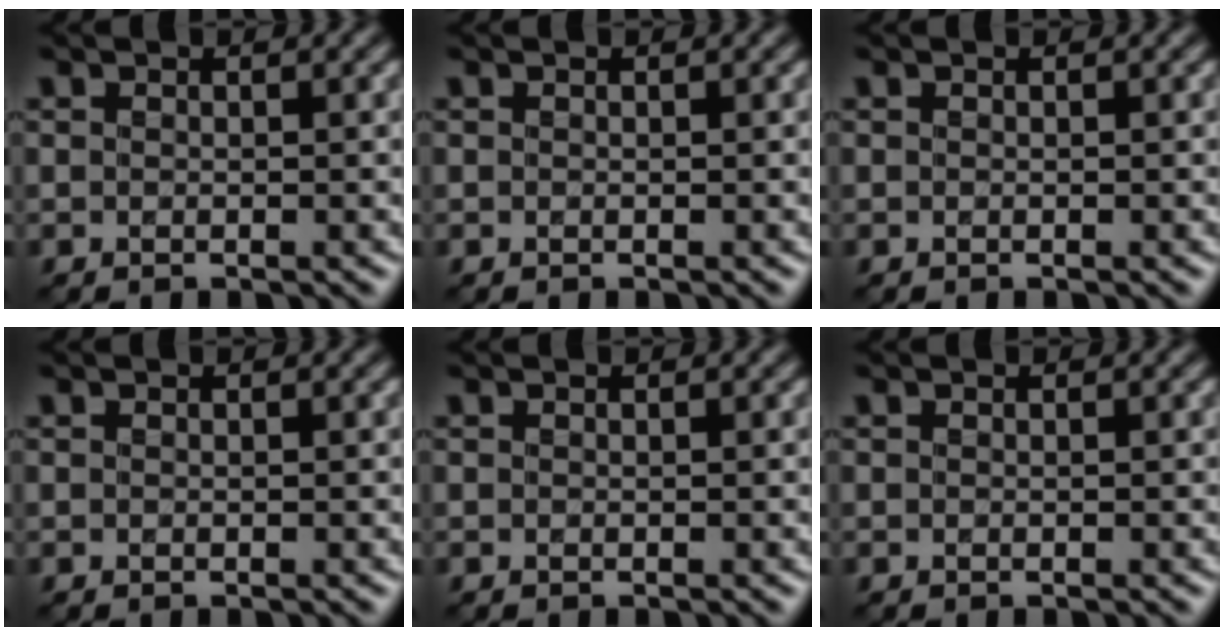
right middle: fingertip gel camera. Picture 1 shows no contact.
{"total": 0.0}
{"total": 0.0}
{"total": 0.0}
{"total": 0.0}
{"total": 0.0}